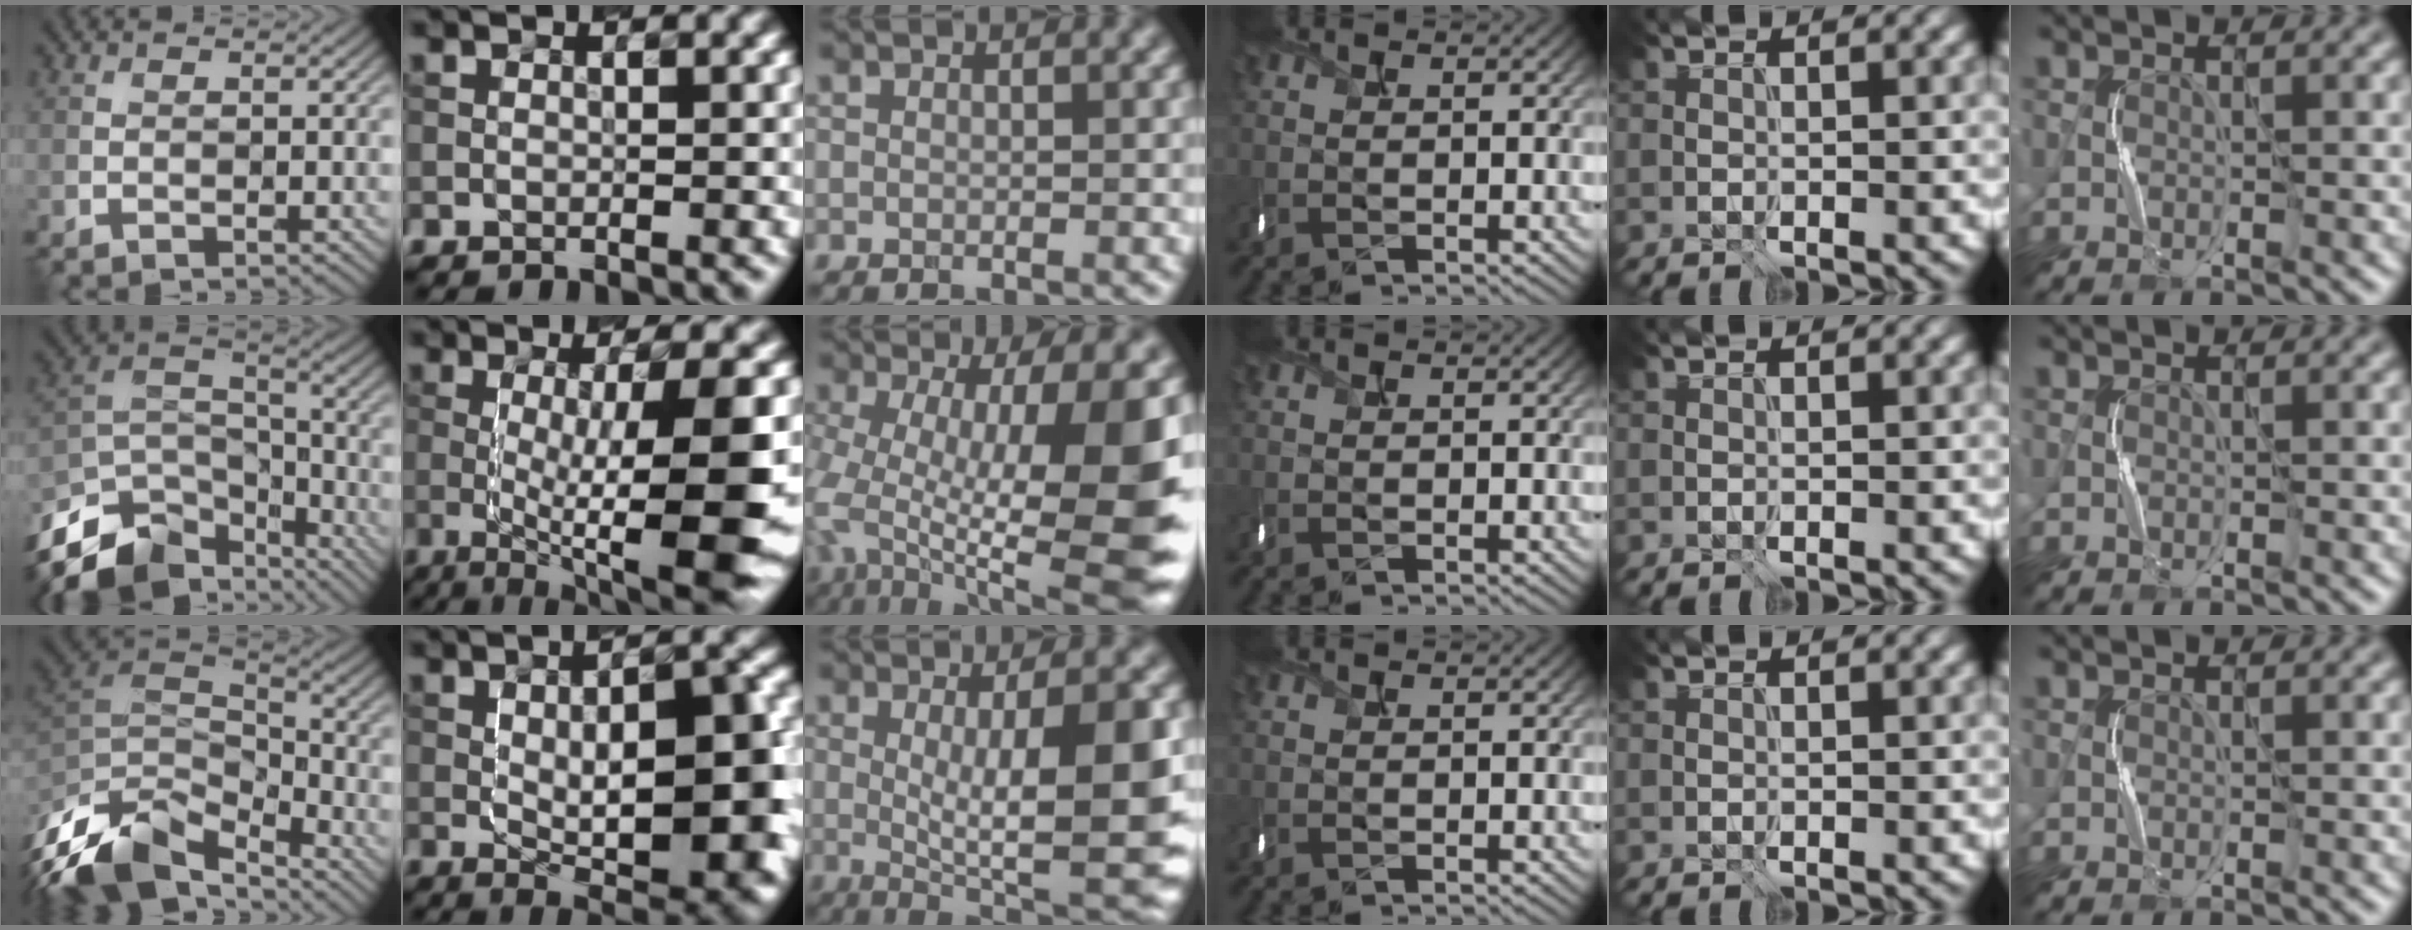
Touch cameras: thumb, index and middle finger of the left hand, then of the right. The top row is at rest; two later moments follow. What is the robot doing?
{"motion": "shake", "object": "box of matches"}